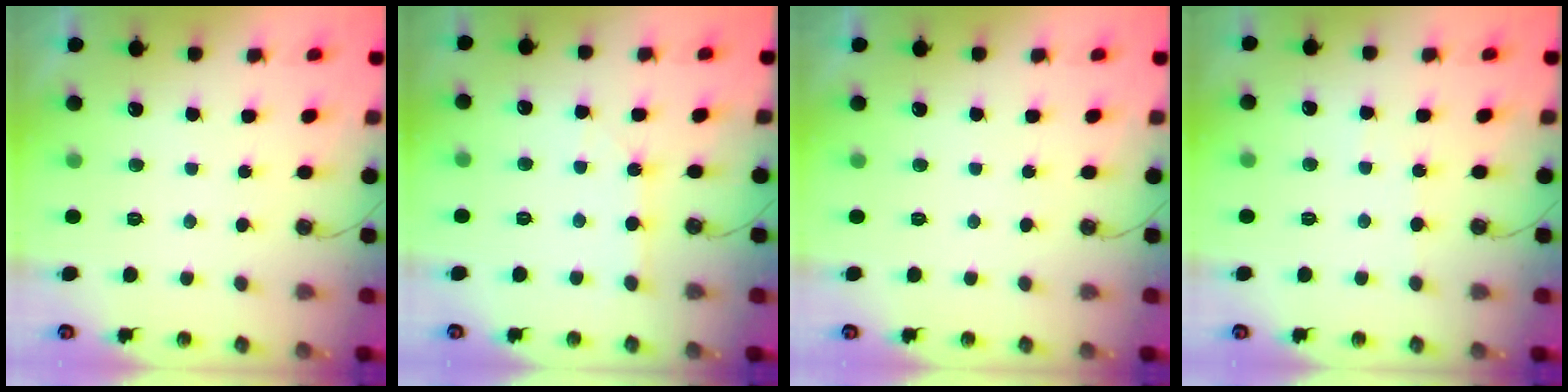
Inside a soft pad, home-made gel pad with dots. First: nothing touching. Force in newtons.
{"total": 2.6, "press": 2.6, "slide": 0.3}
{"total": 0.0}
{"total": 3.0, "press": 3.0, "slide": 0.5}